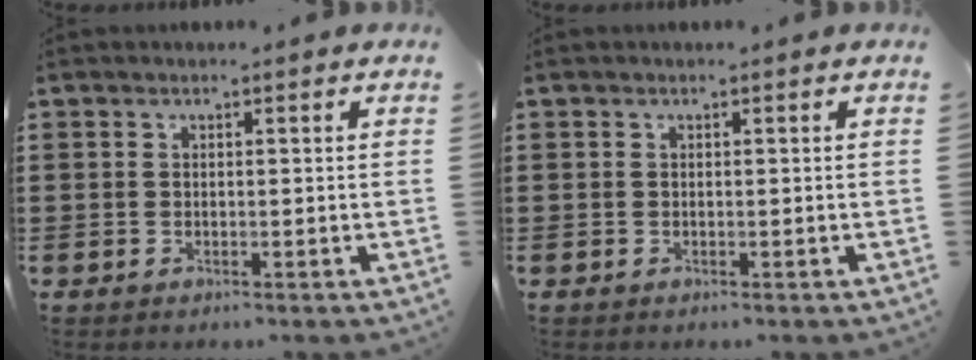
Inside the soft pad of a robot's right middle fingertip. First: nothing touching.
{"total": 0.0}